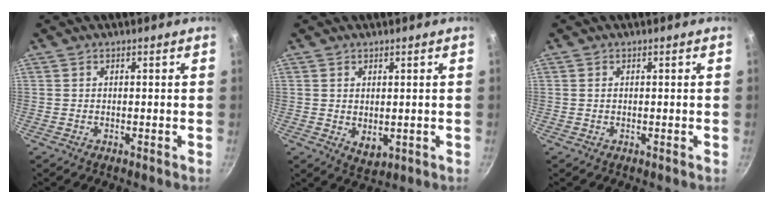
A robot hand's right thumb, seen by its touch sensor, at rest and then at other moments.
{"total": 3.5, "force": [0.5, 2.3, 2.6], "torque": [-0.038, -0.014, 0.014]}
{"total": 0.6, "force": [0.1, 0.4, 0.4], "torque": [-0.008, 0.001, 0.003]}